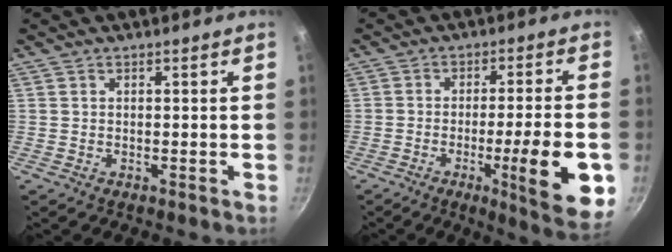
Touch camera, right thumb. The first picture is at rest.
{"total": 15.3, "force": [-4.6, 2.3, 14.4], "torque": [-0.188, 0.012, -0.062]}